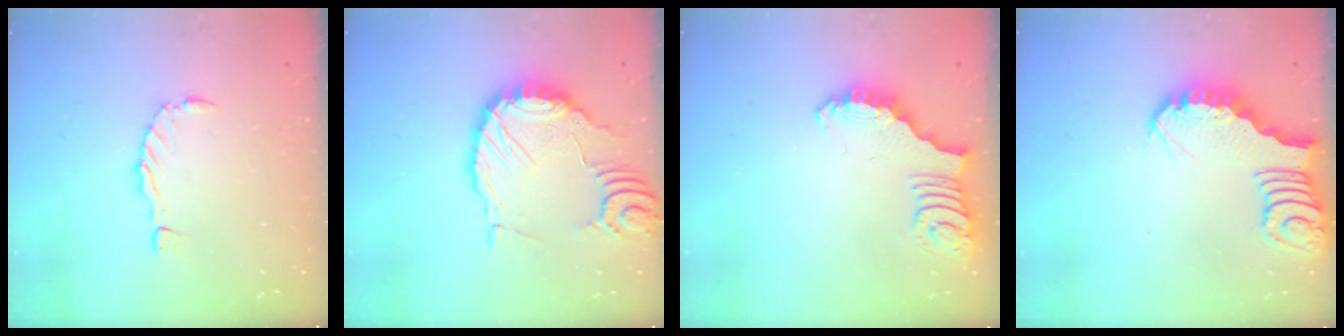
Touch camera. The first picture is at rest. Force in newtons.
{"total": 13.4, "press": 13.3, "slide": 1.6}
{"total": 2.7, "press": 2.7, "slide": 0.5}
{"total": 2.9, "press": 2.8, "slide": 0.4}